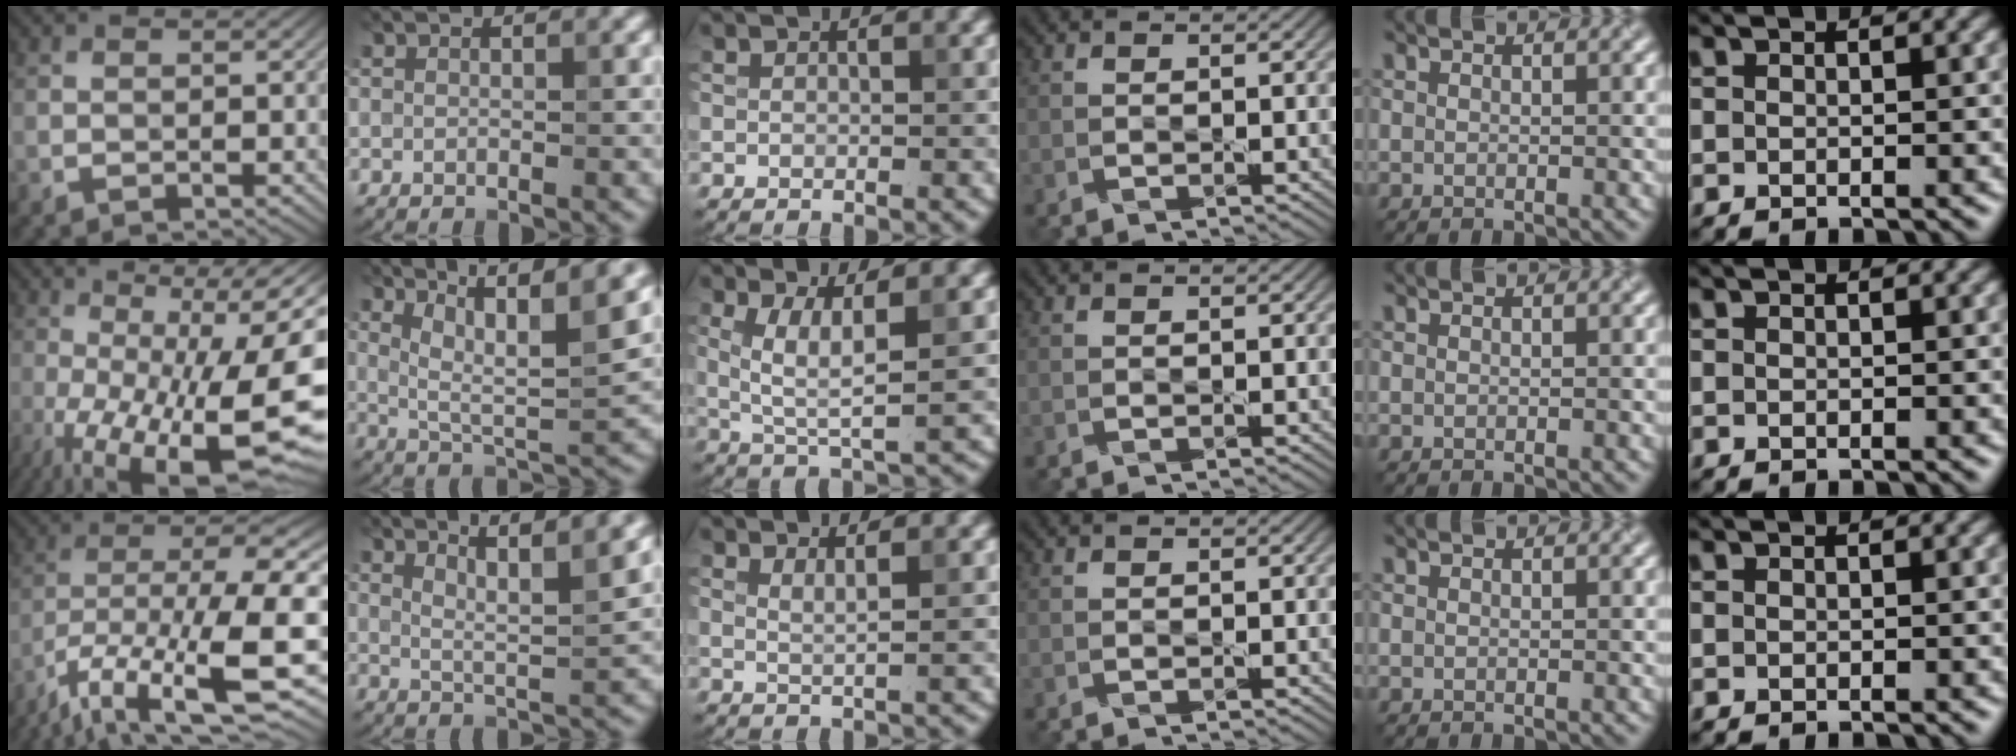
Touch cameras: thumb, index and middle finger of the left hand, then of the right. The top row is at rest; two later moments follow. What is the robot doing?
{"motion": "squeeze", "object": "bubble wrap"}